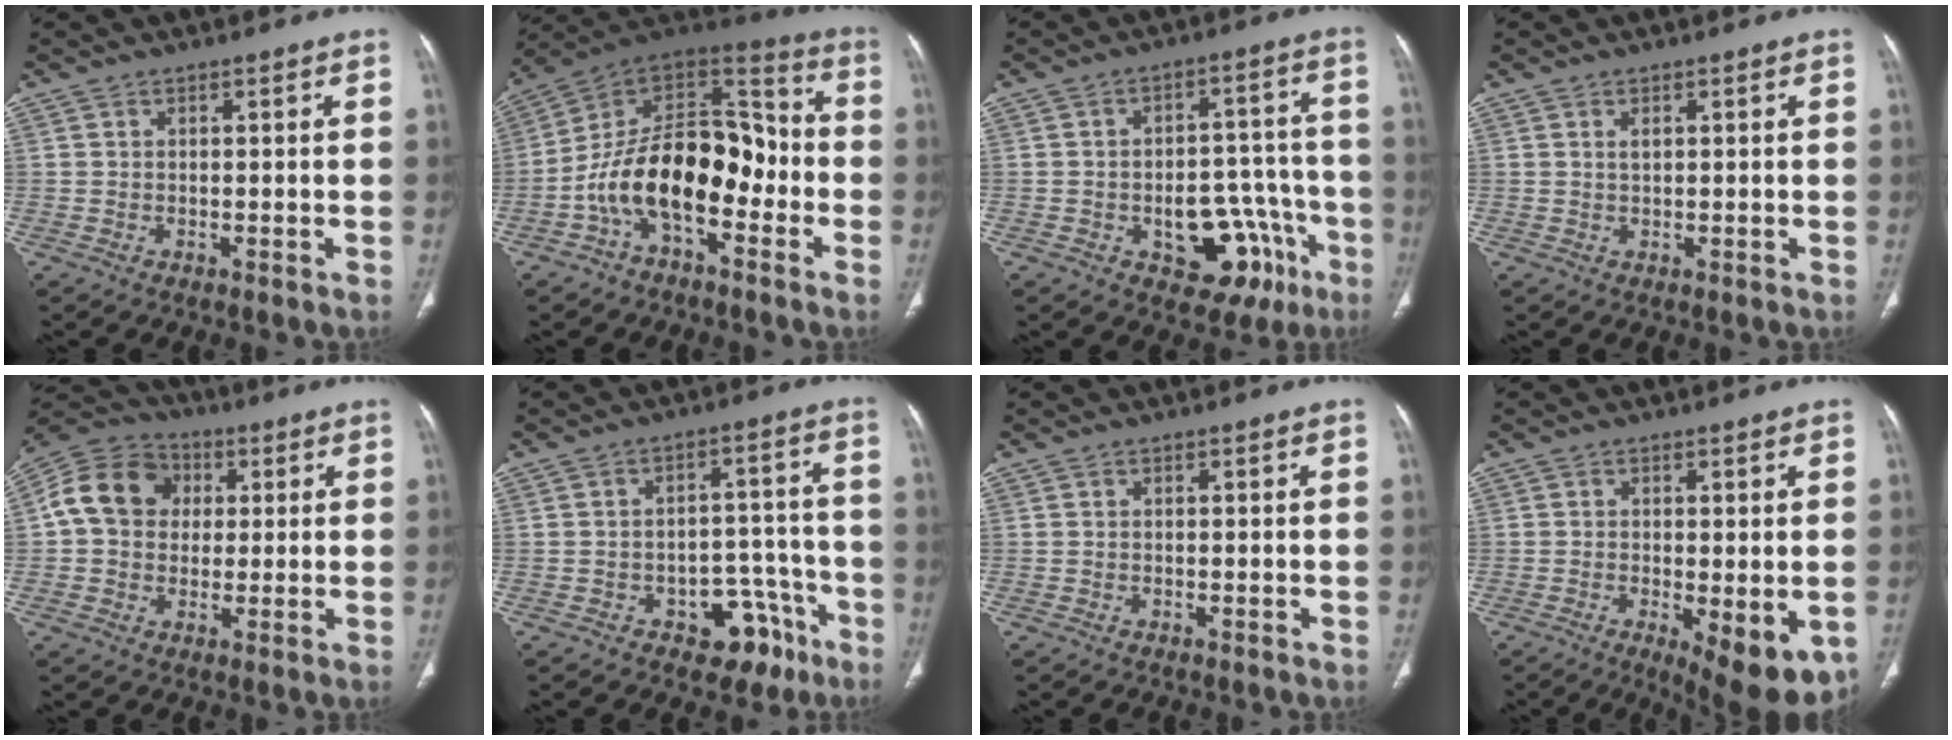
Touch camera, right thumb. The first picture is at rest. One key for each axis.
{"total": 19.4, "fx": -5.6, "fy": 10.7, "fz": 15.2, "tx": -0.228, "ty": 0.081, "tz": -0.102}
{"total": 14.7, "fx": -6.4, "fy": 8.8, "fz": 9.8, "tx": -0.080, "ty": 0.054, "tz": -0.077}
{"total": 1.1, "fx": 0.5, "fy": 0.5, "fz": 0.9, "tx": -0.016, "ty": 0.002, "tz": 0.011}
{"total": 13.0, "fx": 1.9, "fy": 10.9, "fz": 6.9, "tx": -0.114, "ty": 0.021, "tz": 0.022}
{"total": 9.8, "fx": -5.7, "fy": 6.2, "fz": 5.0, "tx": -0.025, "ty": 0.053, "tz": -0.072}
{"total": 0.0}
{"total": 11.2, "fx": -3.8, "fy": 3.9, "fz": 9.7, "tx": -0.130, "ty": -0.021, "tz": -0.048}